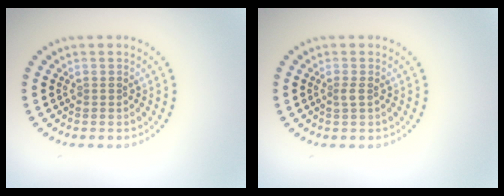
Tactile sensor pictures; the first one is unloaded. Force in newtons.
{"total": 0.9, "press": 0.6, "slide": 0.6}